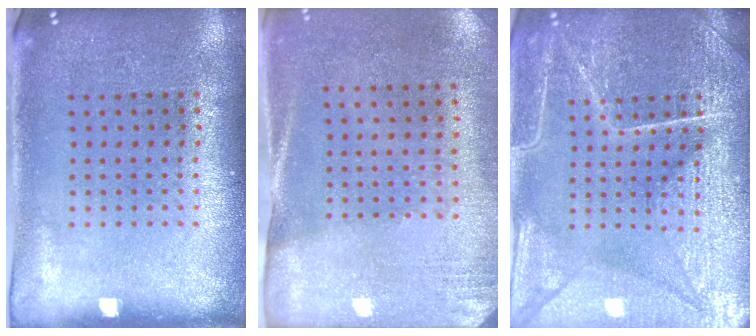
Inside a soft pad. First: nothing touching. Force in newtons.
{"total": 2.6, "press": 2.3, "slide": 1.3}
{"total": 5.5, "press": 5.5, "slide": 0.6}